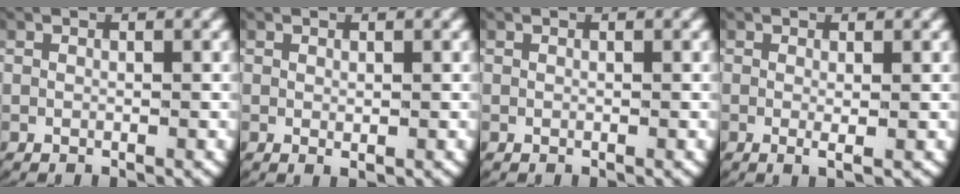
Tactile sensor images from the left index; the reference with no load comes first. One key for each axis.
{"total": 0.6, "fx": 0.1, "fy": 0.2, "fz": 0.5, "tx": -0.011, "ty": -0.006, "tz": 0.005}
{"total": 0.0}
{"total": 1.4, "fx": -0.3, "fy": 0.1, "fz": 1.3, "tx": -0.034, "ty": -0.011, "tz": -0.002}